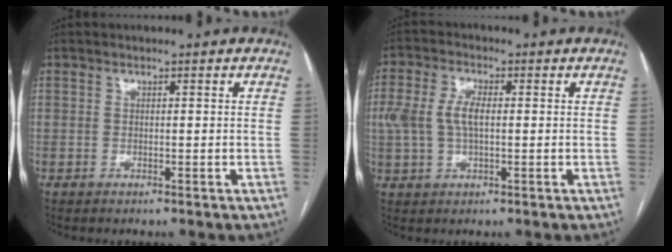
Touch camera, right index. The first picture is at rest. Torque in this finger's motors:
{"motor_torque": [1.31, 0.02, 0.70, 0.16]}